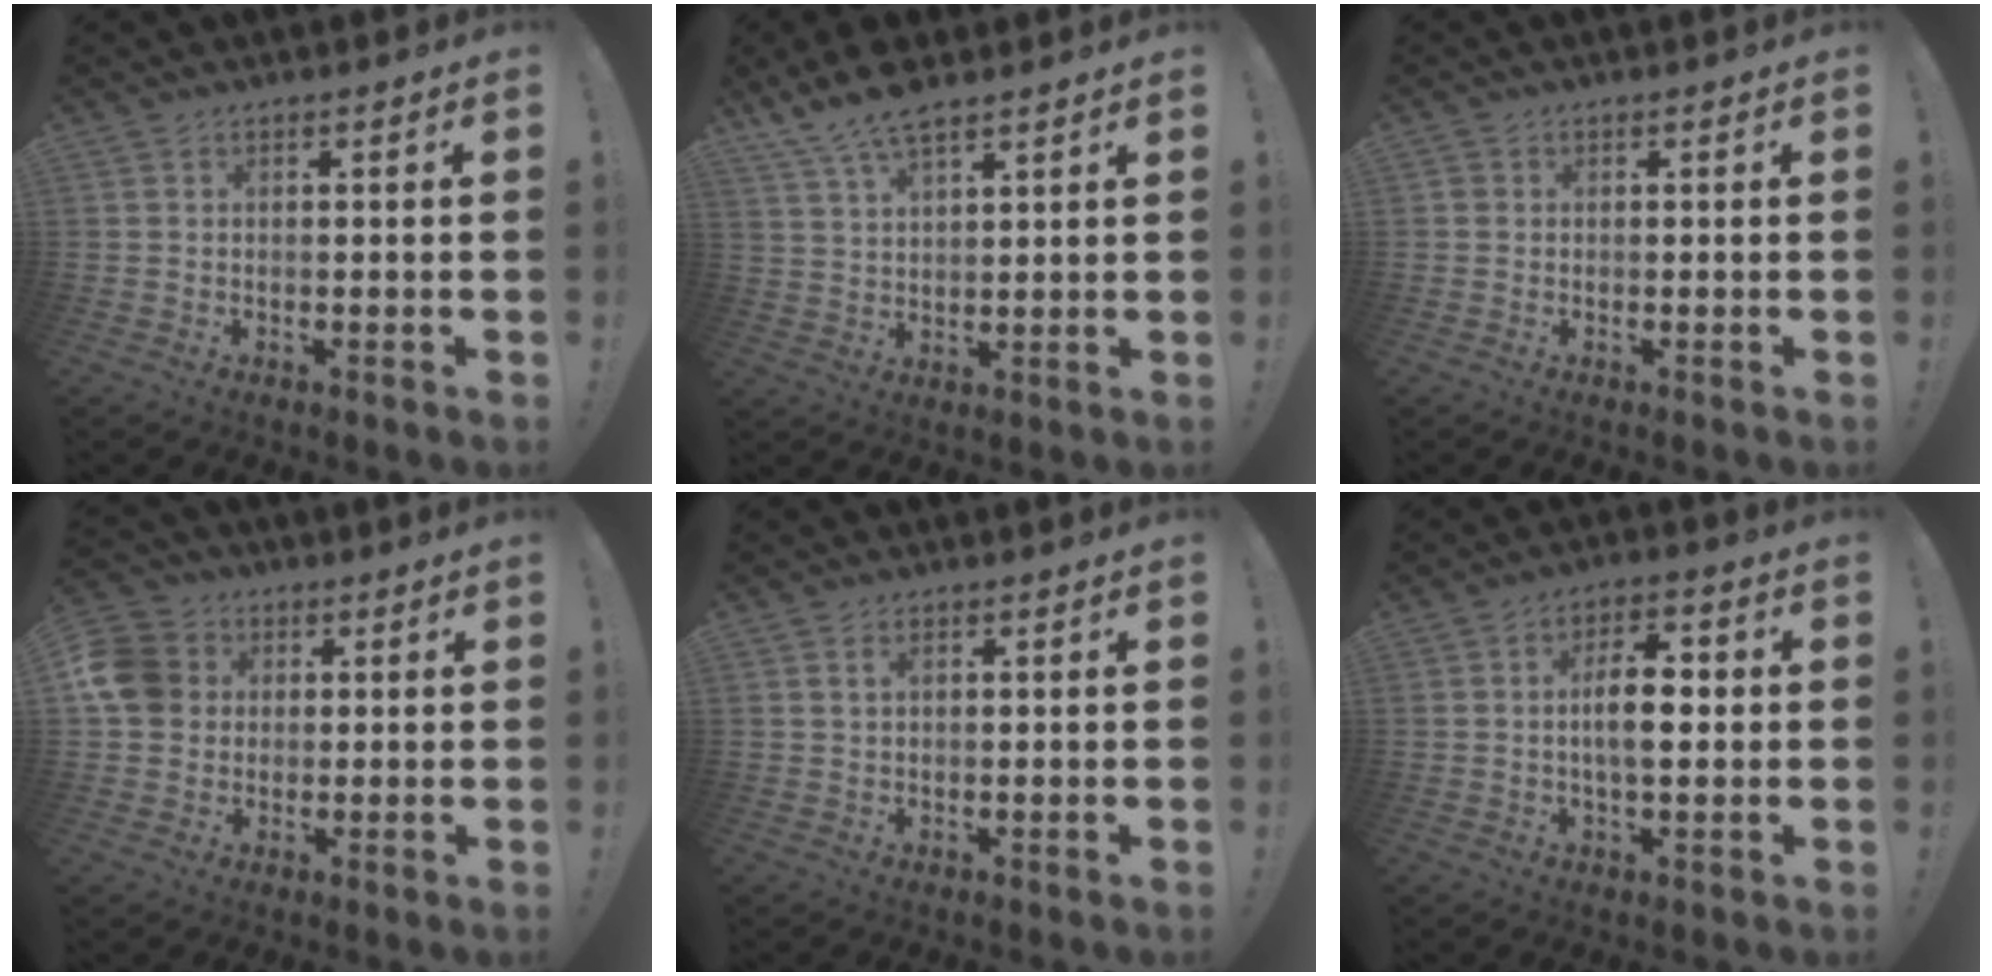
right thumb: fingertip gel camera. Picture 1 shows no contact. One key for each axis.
{"total": 8.3, "fx": 6.5, "fy": 2.6, "fz": 4.4, "tx": -0.089, "ty": -0.028, "tz": 0.122}
{"total": 0.9, "fx": 0.1, "fy": 0.9, "fz": 0.2, "tx": -0.003, "ty": 0.003, "tz": 0.003}
{"total": 10.6, "fx": 1.2, "fy": 9.5, "fz": 4.6, "tx": -0.080, "ty": 0.008, "tz": 0.027}
{"total": 1.7, "fx": 0.8, "fy": 1.0, "fz": 1.2, "tx": -0.016, "ty": -0.001, "tz": 0.013}
{"total": 9.1, "fx": 0.0, "fy": 4.5, "fz": 7.9, "tx": -0.134, "ty": 0.004, "tz": -0.006}